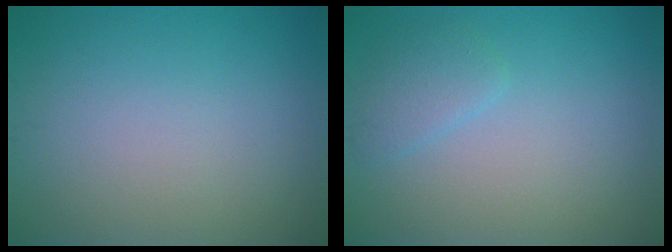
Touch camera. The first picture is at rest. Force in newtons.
{"total": 1.7, "press": 1.7, "slide": 0.1}